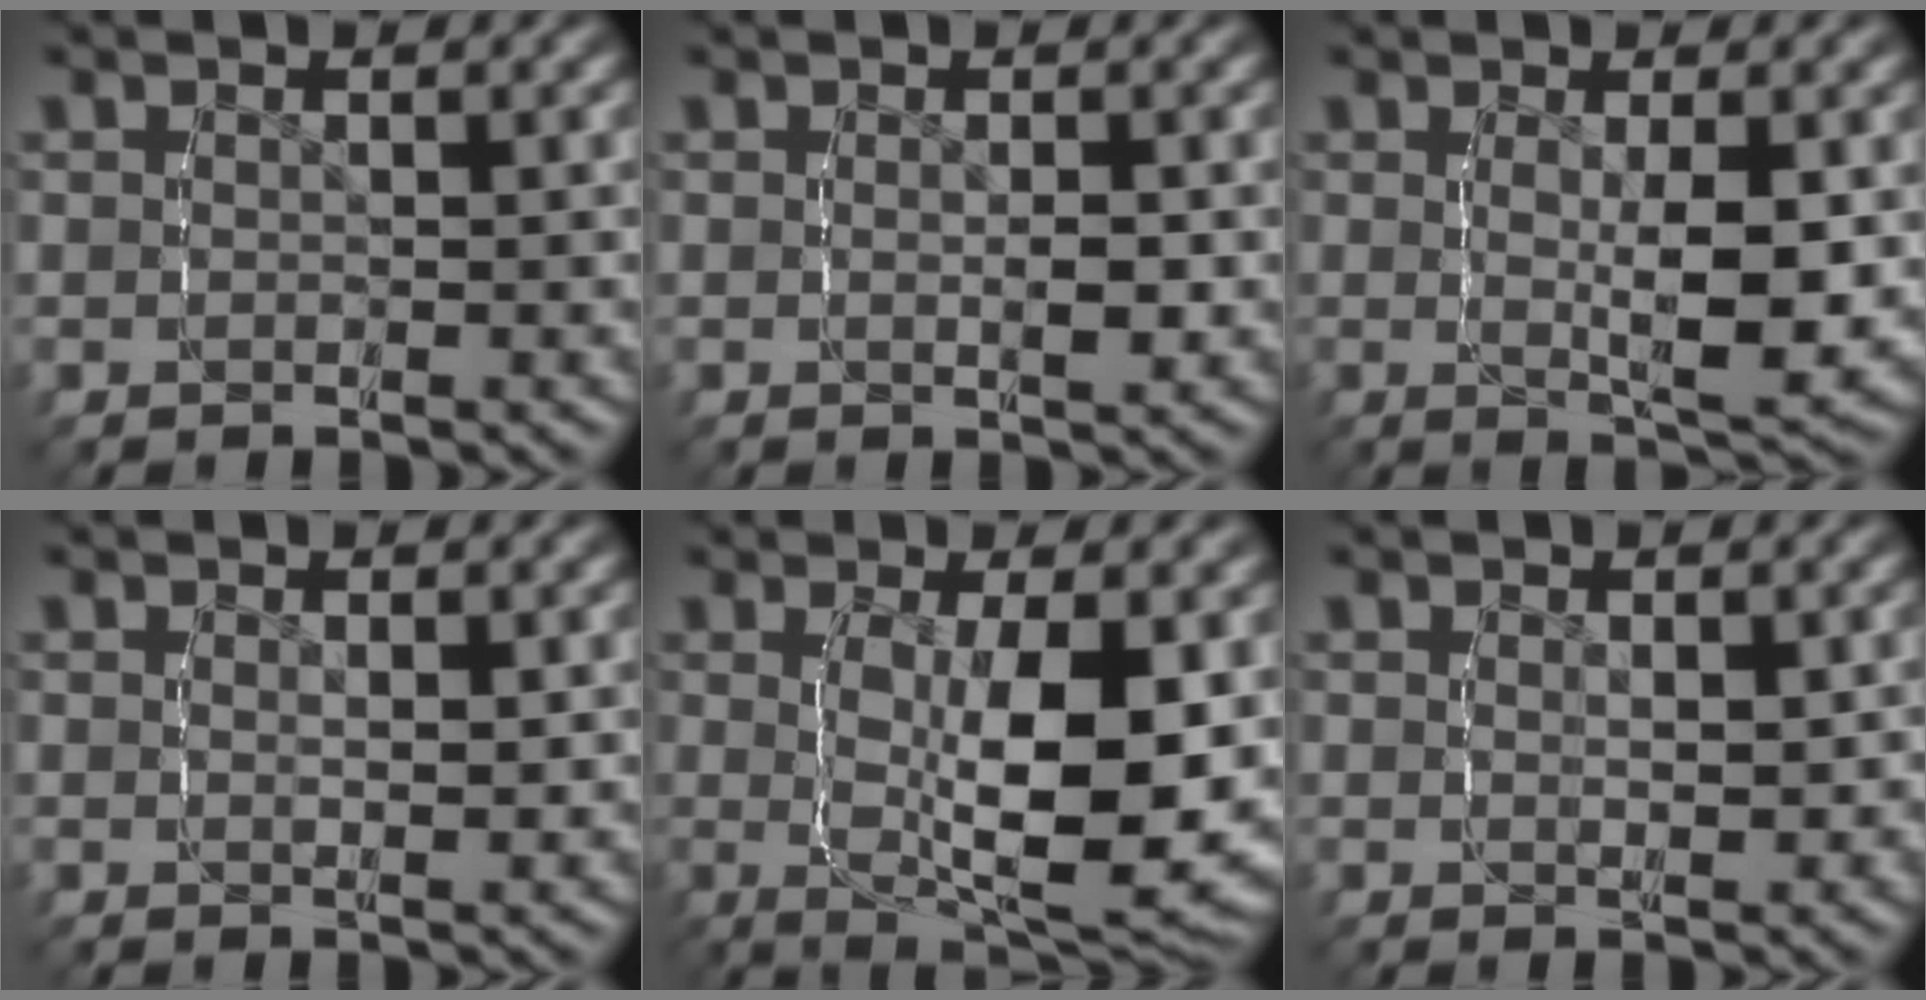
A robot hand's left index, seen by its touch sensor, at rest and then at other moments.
{"total": 1.4, "force": [-0.4, 0.4, 1.3], "torque": [-0.027, -0.007, -0.006]}
{"total": 5.0, "force": [-0.4, 1.6, 4.8], "torque": [-0.083, -0.016, -0.004]}
{"total": 0.8, "force": [0.2, 0.2, 0.8], "torque": [-0.016, -0.008, 0.005]}
{"total": 11.1, "force": [-1.0, 4.7, 10.0], "torque": [-0.166, -0.025, -0.003]}
{"total": 0.9, "force": [0.0, 0.4, 0.8], "torque": [-0.017, -0.010, 0.004]}